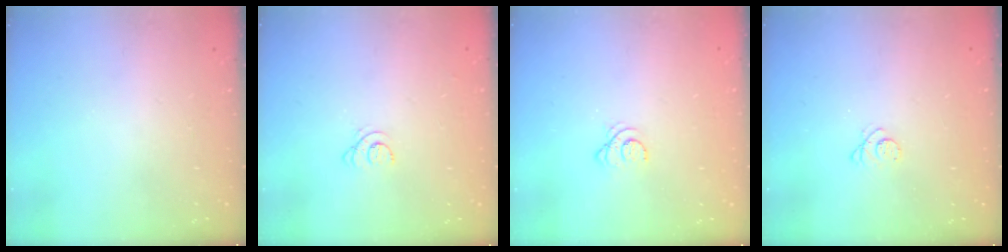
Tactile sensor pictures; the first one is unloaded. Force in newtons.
{"total": 3.9, "press": 3.8, "slide": 0.5}
{"total": 2.4, "press": 2.4, "slide": 0.3}
{"total": 2.6, "press": 2.6, "slide": 0.3}